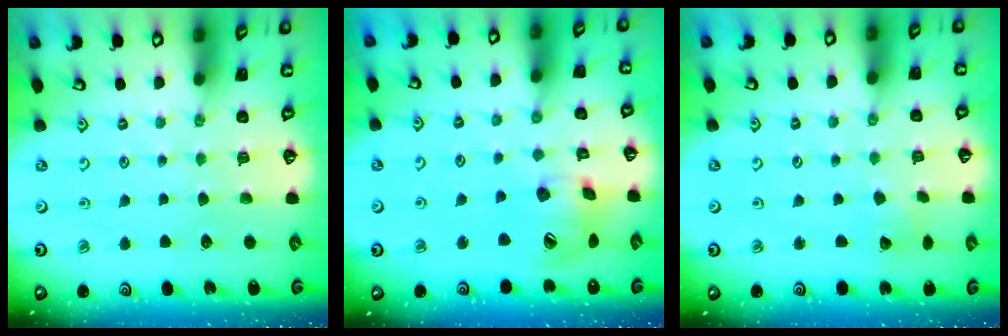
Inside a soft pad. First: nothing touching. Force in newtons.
{"total": 14.9, "press": 14.8, "slide": 2.1}
{"total": 3.6, "press": 3.5, "slide": 0.5}